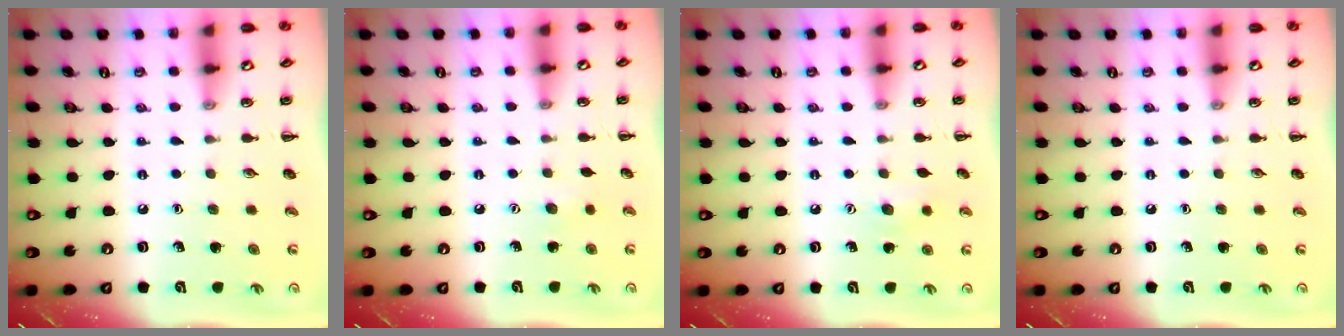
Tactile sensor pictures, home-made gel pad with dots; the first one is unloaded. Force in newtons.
{"total": 2.5, "press": 2.4, "slide": 0.6}
{"total": 6.3, "press": 6.1, "slide": 1.4}
{"total": 0.0}